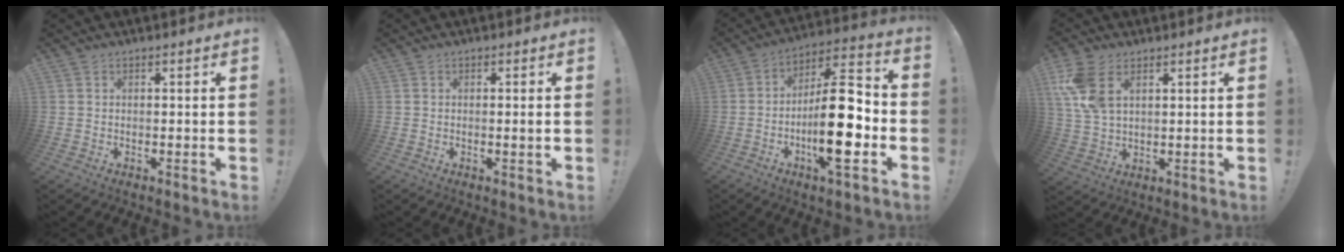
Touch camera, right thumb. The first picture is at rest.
{"total": 1.6, "force": [-0.2, -0.3, 1.6], "torque": [-0.025, -0.001, -0.005]}
{"total": 21.4, "force": [-5.2, 6.5, 19.7], "torque": [-0.330, 0.027, -0.083]}
{"total": 9.6, "force": [4.3, 5.4, 6.6], "torque": [-0.135, -0.016, 0.082]}